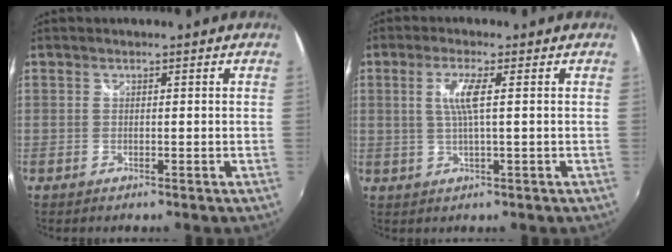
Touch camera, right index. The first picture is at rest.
{"total": 4.4, "force": [0.8, -0.1, 4.3], "torque": [-0.087, -0.002, 0.018]}